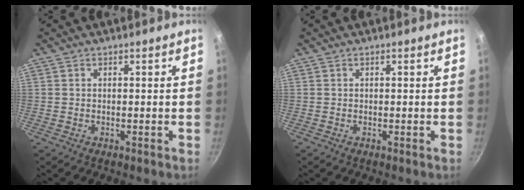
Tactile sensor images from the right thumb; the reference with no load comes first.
{"total": 0.0}